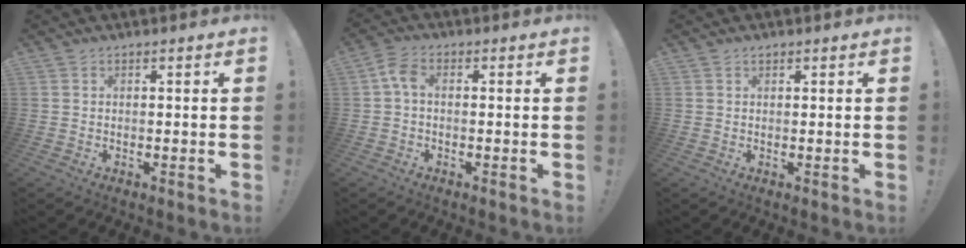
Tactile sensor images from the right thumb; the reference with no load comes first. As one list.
[{"total": 4.2, "force": [0.1, 2.2, 3.5], "torque": [-0.072, 0.008, 0.002]}, {"total": 0.6, "force": [0.4, 0.3, 0.2], "torque": [-0.003, 0.000, 0.008]}]